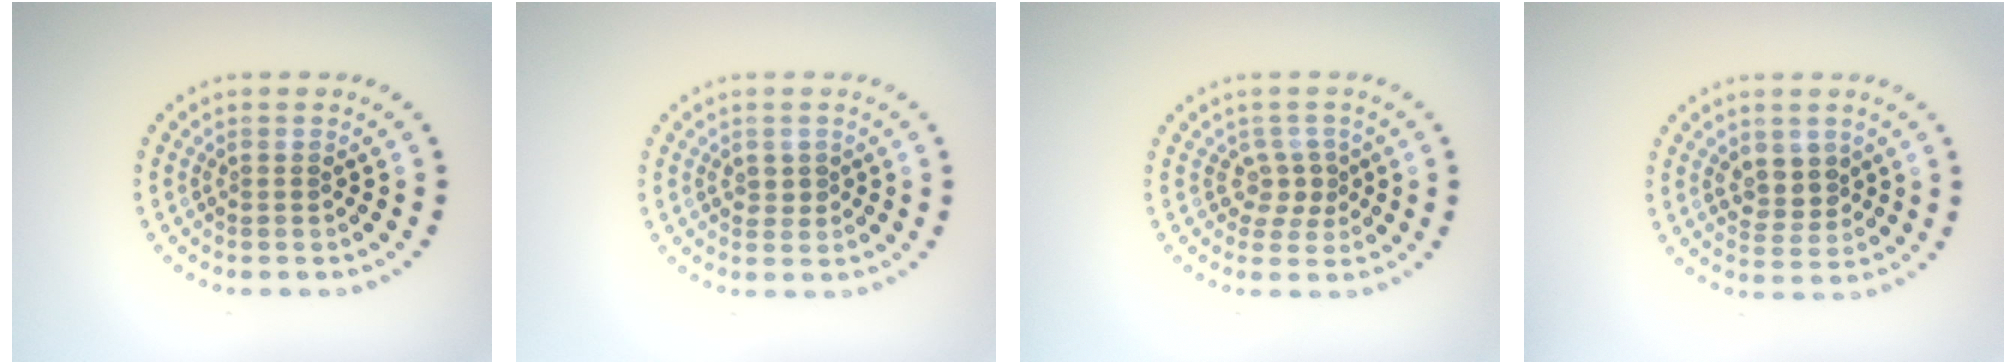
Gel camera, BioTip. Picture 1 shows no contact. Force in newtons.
{"total": 0.8, "press": 0.8, "slide": 0.2}
{"total": 1.7, "press": 1.4, "slide": 1.1}
{"total": 2.8, "press": 2.7, "slide": 0.7}